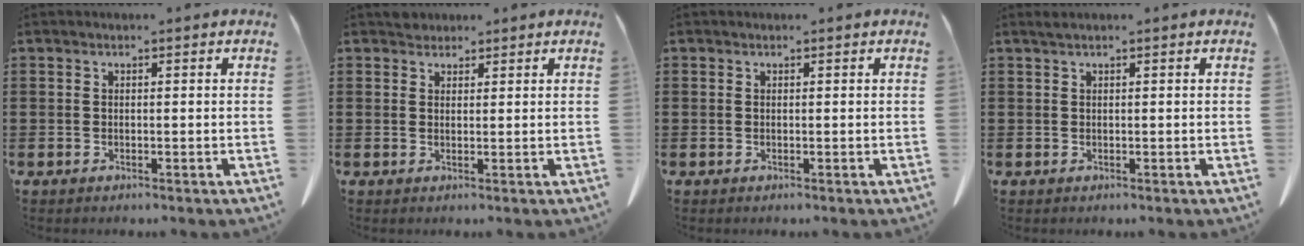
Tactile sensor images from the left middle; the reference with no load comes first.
{"total": 2.0, "force": [1.7, 0.9, 0.2], "torque": [0.000, 0.000, 0.034]}
{"total": 0.0}
{"total": 0.6, "force": [0.4, 0.0, 0.5], "torque": [-0.010, 0.001, 0.007]}